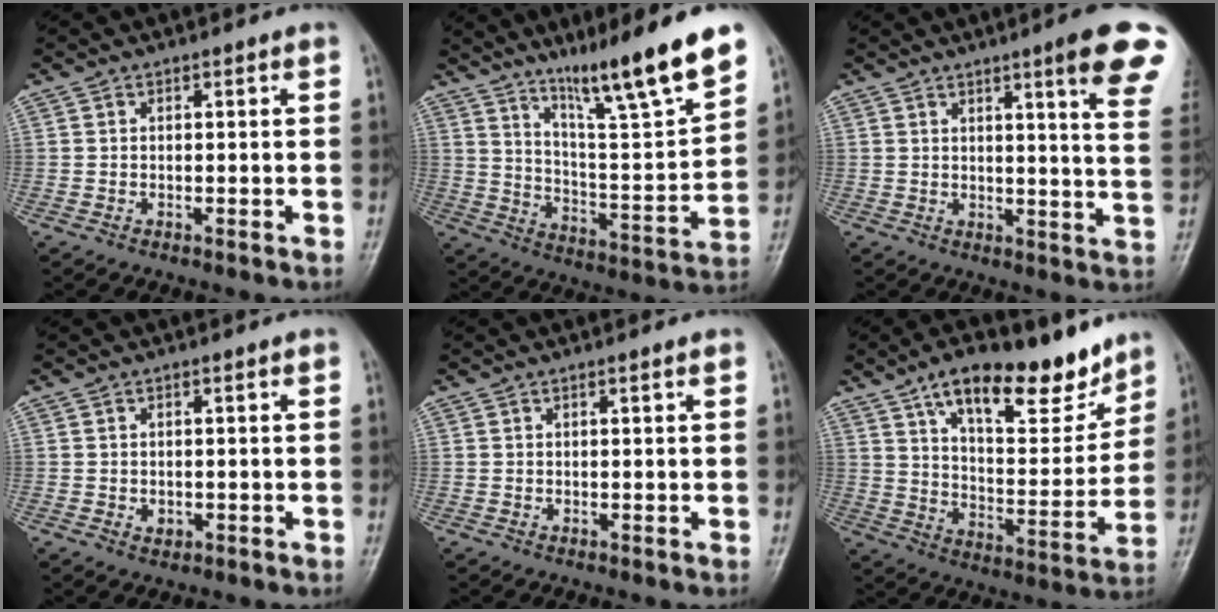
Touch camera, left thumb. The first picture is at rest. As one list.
[{"total": 18.3, "force": [13.0, 1.5, 12.8], "torque": [-0.178, -0.077, 0.217]}, {"total": 13.7, "force": [8.1, 1.1, 11.1], "torque": [-0.121, -0.037, 0.084]}, {"total": 1.5, "force": [-0.3, 1.2, 0.9], "torque": [-0.008, 0.000, -0.002]}, {"total": 0.7, "force": [0.4, -0.1, 0.6], "torque": [-0.011, 0.000, 0.005]}, {"total": 19.5, "force": [13.2, 7.8, 12.1], "torque": [-0.139, -0.067, 0.214]}]